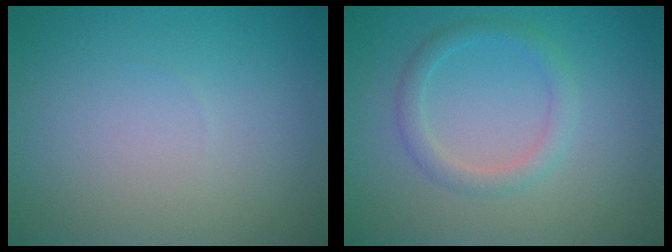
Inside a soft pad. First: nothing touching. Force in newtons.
{"total": 2.1, "press": 2.1, "slide": 0.1}